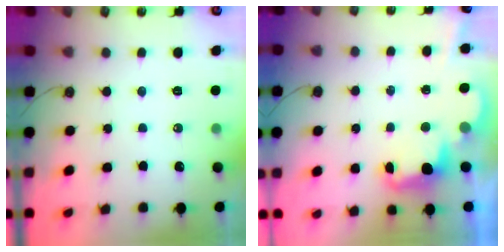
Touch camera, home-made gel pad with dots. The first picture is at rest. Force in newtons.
{"total": 2.6, "press": 2.5, "slide": 0.6}